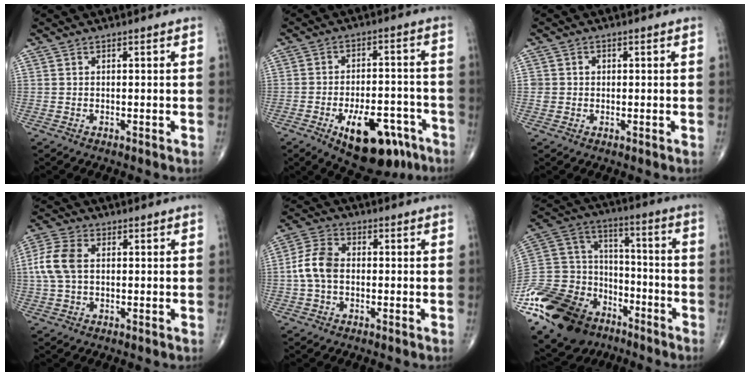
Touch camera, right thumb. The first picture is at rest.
{"total": 15.5, "force": [-8.0, 7.4, 11.0], "torque": [-0.134, 0.038, -0.107]}
{"total": 1.9, "force": [0.1, 1.9, 0.4], "torque": [0.003, 0.004, 0.003]}
{"total": 7.5, "force": [0.7, 4.7, 5.8], "torque": [-0.141, 0.016, 0.010]}
{"total": 7.1, "force": [-0.5, 4.8, 5.2], "torque": [-0.109, 0.021, -0.018]}
{"total": 29.9, "force": [-17.4, 18.8, 15.4], "torque": [-0.371, 0.052, -0.306]}